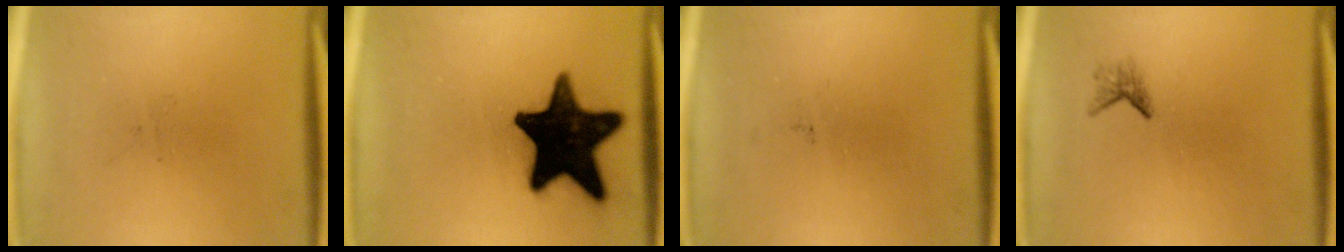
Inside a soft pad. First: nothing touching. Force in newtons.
{"total": 20.1}
{"total": 0.0}
{"total": 1.2}